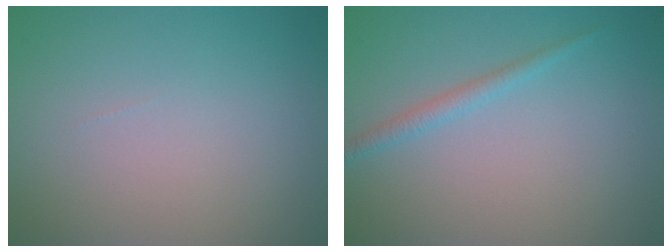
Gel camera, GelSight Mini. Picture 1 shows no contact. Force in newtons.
{"total": 1.3, "press": 1.3, "slide": 0.1}